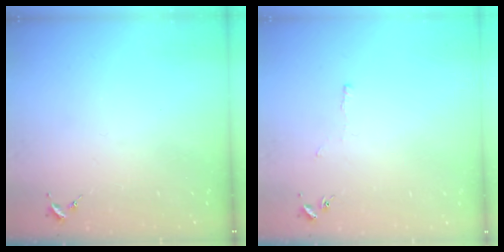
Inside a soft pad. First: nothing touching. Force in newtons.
{"total": 2.3, "press": 2.3, "slide": 0.4}